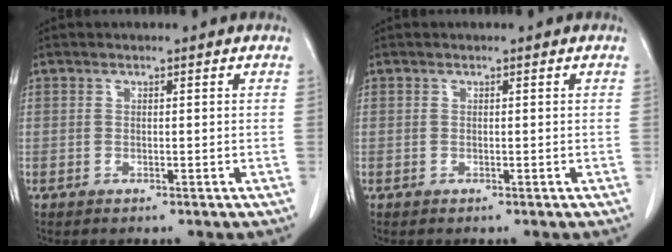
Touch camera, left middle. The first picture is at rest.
{"total": 0.0}